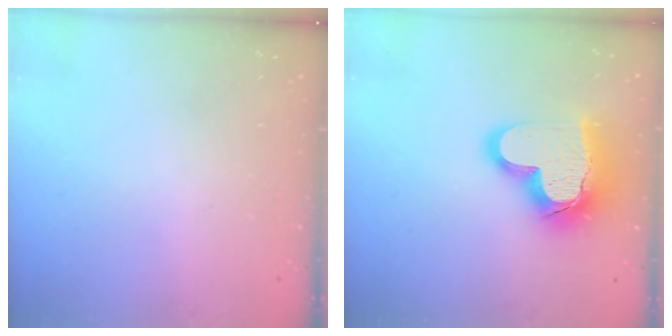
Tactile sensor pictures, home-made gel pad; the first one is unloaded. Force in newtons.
{"total": 19.2, "press": 19.0, "slide": 2.4}